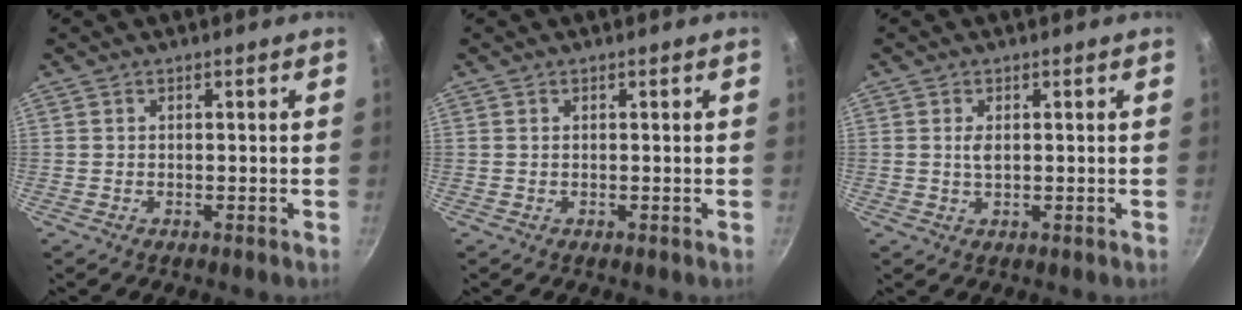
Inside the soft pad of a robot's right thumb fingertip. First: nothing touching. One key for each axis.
{"total": 0.0}
{"total": 1.9, "fx": 0.3, "fy": 1.0, "fz": 1.6, "tx": -0.029, "ty": 0.001, "tz": 0.006}